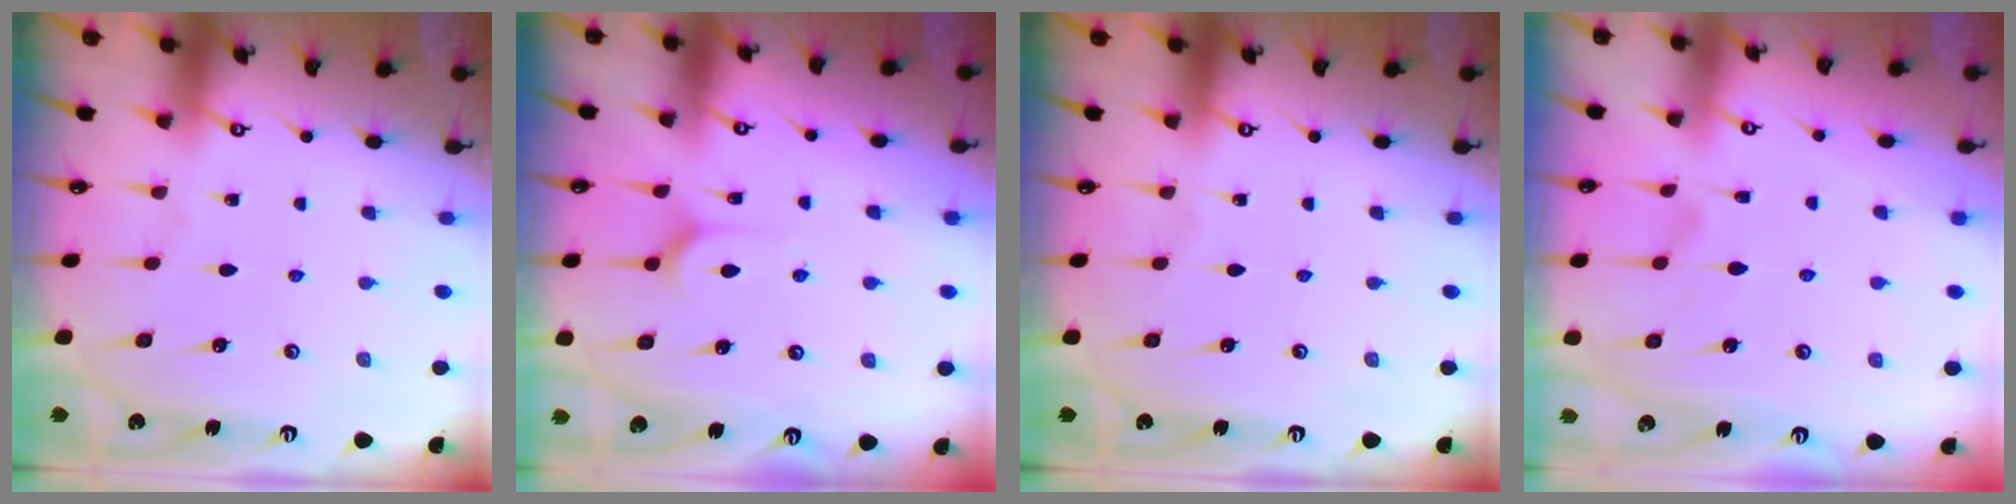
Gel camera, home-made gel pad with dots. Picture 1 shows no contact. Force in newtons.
{"total": 4.9, "press": 4.9, "slide": 0.7}
{"total": 0.0}
{"total": 2.2, "press": 1.9, "slide": 1.1}